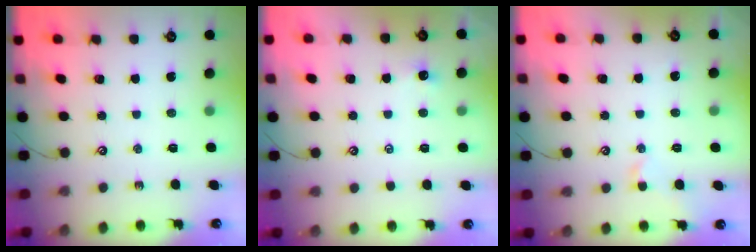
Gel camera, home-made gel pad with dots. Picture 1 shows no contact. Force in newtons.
{"total": 1.1, "press": 1.1, "slide": 0.3}
{"total": 1.0, "press": 1.0, "slide": 0.1}